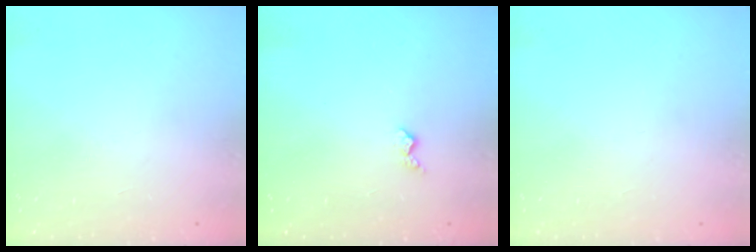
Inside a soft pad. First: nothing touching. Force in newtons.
{"total": 3.0, "press": 3.0, "slide": 0.5}
{"total": 0.0}